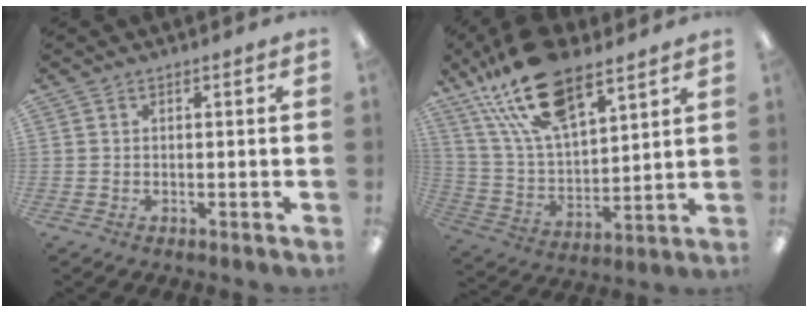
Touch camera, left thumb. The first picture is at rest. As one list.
[{"total": 21.4, "force": [14.2, 9.4, 13.0], "torque": [-0.255, -0.062, 0.252]}]